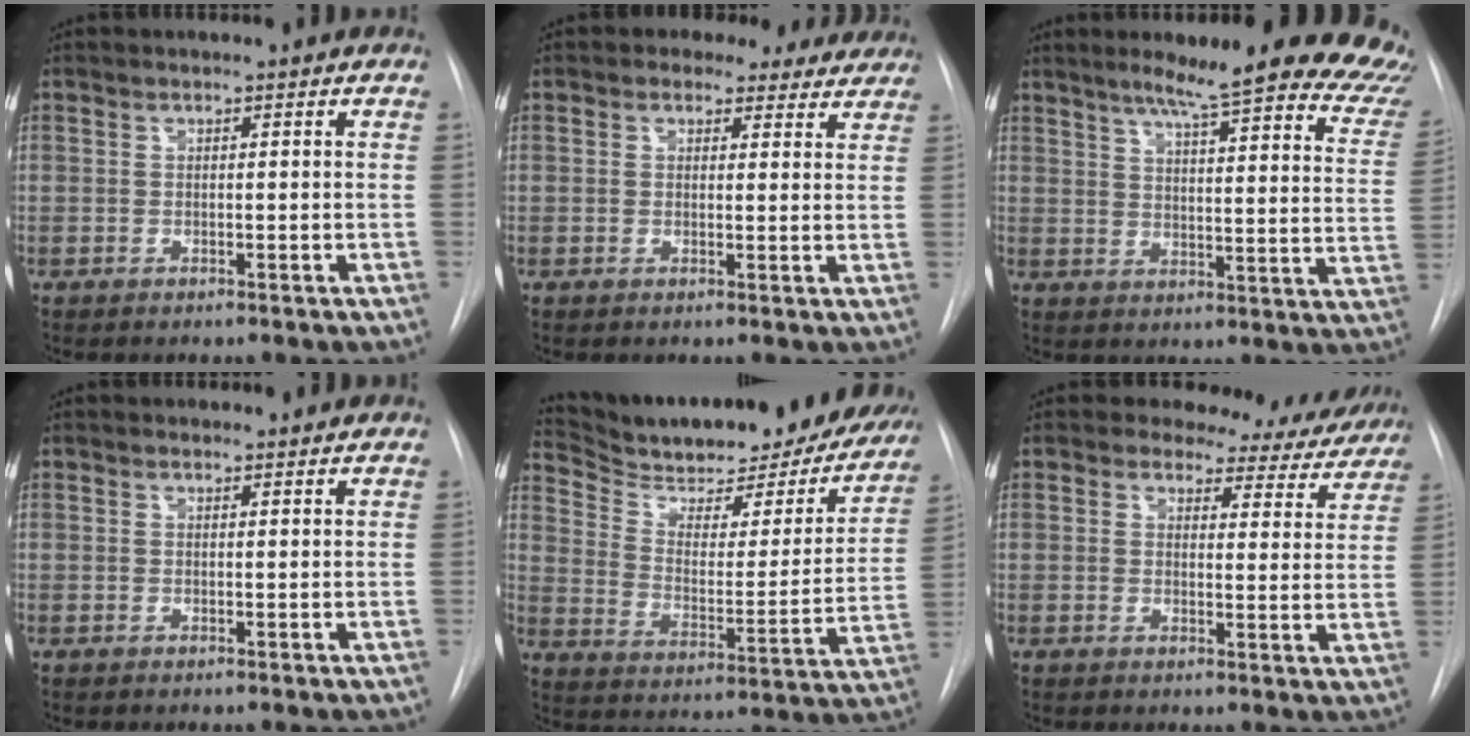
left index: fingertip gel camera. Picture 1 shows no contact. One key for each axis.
{"total": 6.8, "fx": 5.6, "fy": 3.5, "fz": 1.5, "tx": -0.001, "ty": 0.013, "tz": 0.056}
{"total": 24.7, "fx": 20.7, "fy": 2.5, "fz": 13.3, "tx": -0.164, "ty": -0.059, "tz": 0.239}
{"total": 1.0, "fx": 1.0, "fy": 0.3, "fz": -0.1, "tx": -0.009, "ty": 0.001, "tz": 0.012}
{"total": 27.3, "fx": 24.1, "fy": 6.6, "fz": 10.8, "tx": -0.168, "ty": -0.049, "tz": 0.320}
{"total": 10.8, "fx": 10.0, "fy": 3.9, "fz": 1.0, "tx": 0.021, "ty": -0.025, "tz": 0.088}